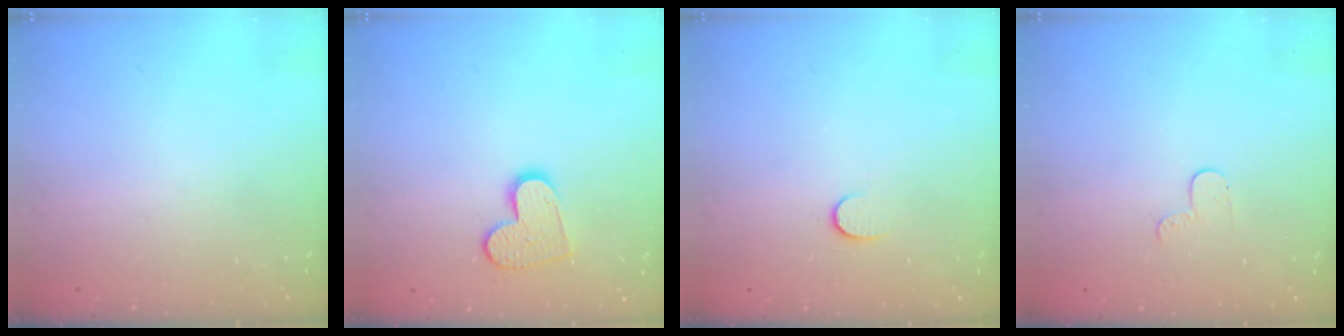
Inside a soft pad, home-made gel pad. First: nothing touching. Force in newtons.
{"total": 10.8, "press": 10.7, "slide": 0.9}
{"total": 6.3, "press": 6.3, "slide": 0.5}
{"total": 3.0, "press": 3.0, "slide": 0.3}